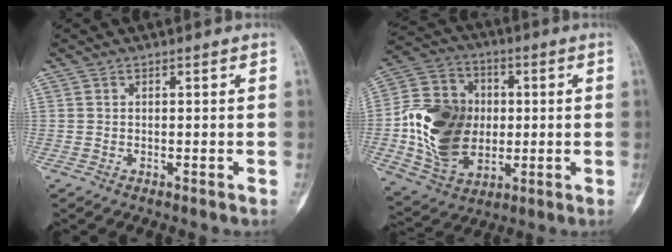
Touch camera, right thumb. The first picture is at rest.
{"total": 19.2, "force": [-0.8, 14.3, 12.7], "torque": [-0.210, 0.007, -0.005]}